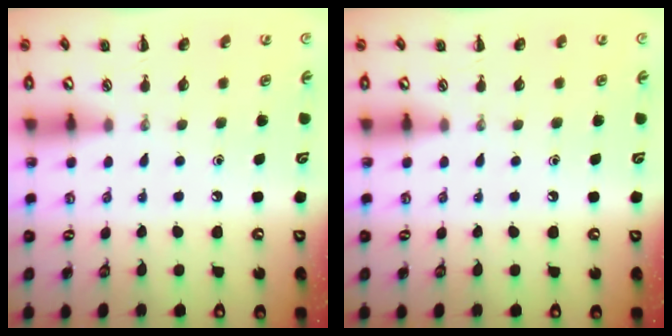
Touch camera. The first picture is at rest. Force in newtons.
{"total": 0.0}